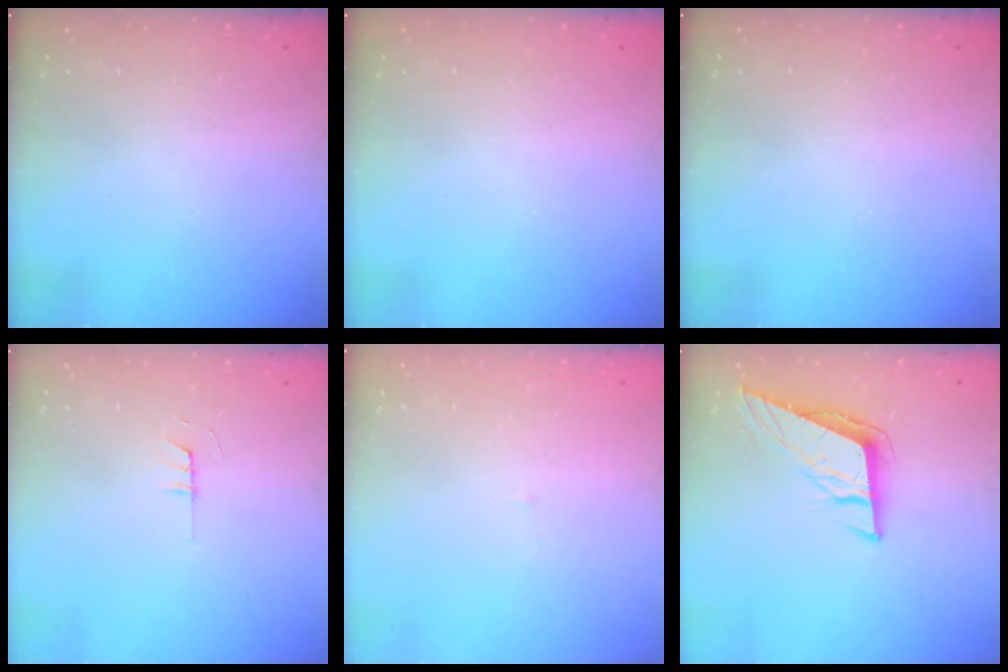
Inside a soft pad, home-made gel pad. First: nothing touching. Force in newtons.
{"total": 0.0}
{"total": 0.0}
{"total": 4.0, "press": 4.0, "slide": 0.4}
{"total": 2.1, "press": 2.1, "slide": 0.1}
{"total": 10.2, "press": 10.0, "slide": 1.6}